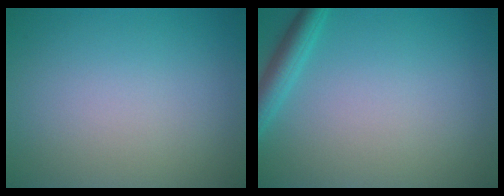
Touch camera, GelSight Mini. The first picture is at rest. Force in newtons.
{"total": 2.5, "press": 2.5, "slide": 0.1}